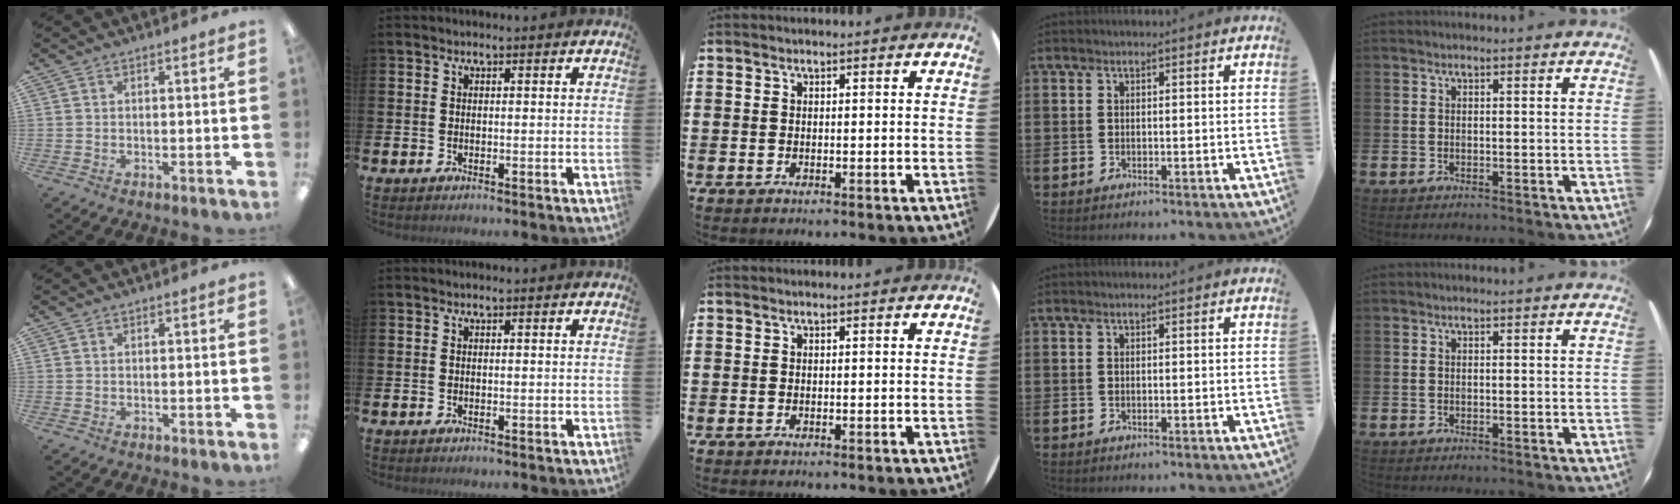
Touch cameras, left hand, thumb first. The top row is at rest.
{}